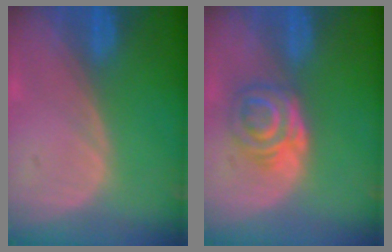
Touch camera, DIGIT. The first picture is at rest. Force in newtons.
{"total": 6.4, "press": 5.3, "slide": 3.6}